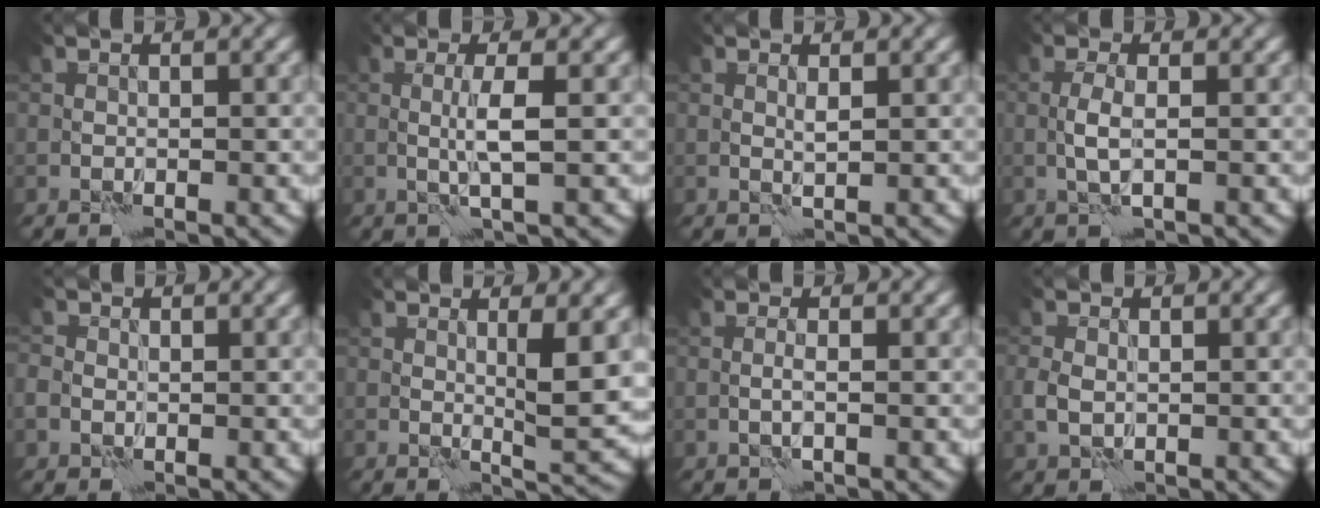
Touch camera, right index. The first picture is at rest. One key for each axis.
{"total": 2.4, "fx": 0.5, "fy": -0.1, "fz": 2.3, "tx": -0.045, "ty": -0.004, "tz": 0.007}
{"total": 0.8, "fx": 0.6, "fy": -0.2, "fz": 0.5, "tx": -0.009, "ty": -0.003, "tz": 0.011}
{"total": 1.8, "fx": 0.1, "fy": 0.2, "fz": 1.7, "tx": -0.038, "ty": 0.001, "tz": -0.001}
{"total": 1.5, "fx": 0.1, "fy": 1.3, "fz": 0.8, "tx": -0.016, "ty": -0.004, "tz": 0.002}
{"total": 3.5, "fx": 1.0, "fy": 0.3, "fz": 3.3, "tx": -0.049, "ty": -0.010, "tz": 0.021}
{"total": 0.7, "fx": 0.2, "fy": -0.2, "fz": 0.6, "tx": -0.013, "ty": -0.002, "tz": 0.002}
{"total": 1.7, "fx": 0.2, "fy": 1.2, "fz": 1.2, "tx": -0.032, "ty": -0.003, "tz": 0.004}